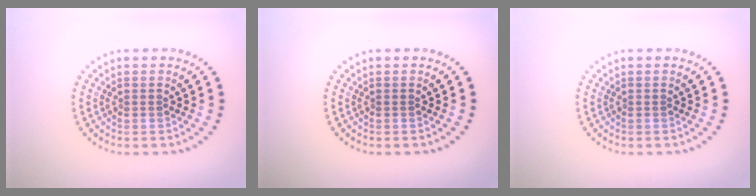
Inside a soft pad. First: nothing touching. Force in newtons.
{"total": 0.0}
{"total": 0.0}